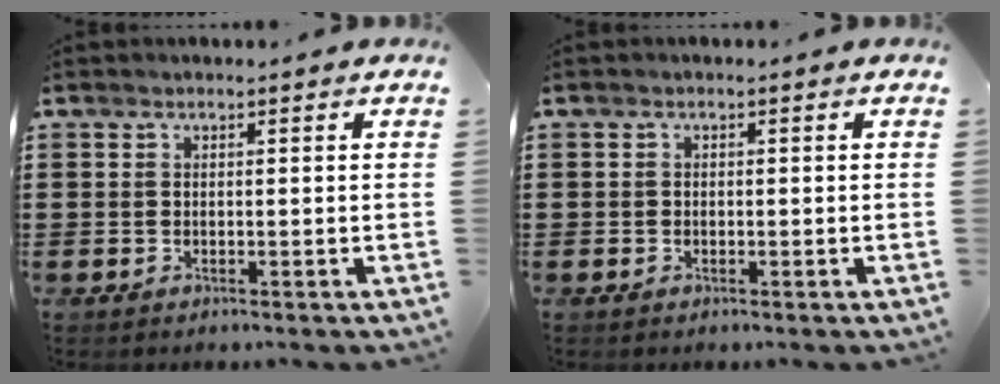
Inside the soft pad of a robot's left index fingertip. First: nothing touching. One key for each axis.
{"total": 0.7, "fx": -0.4, "fy": 0.5, "fz": 0.1, "tx": -0.004, "ty": 0.001, "tz": -0.009}